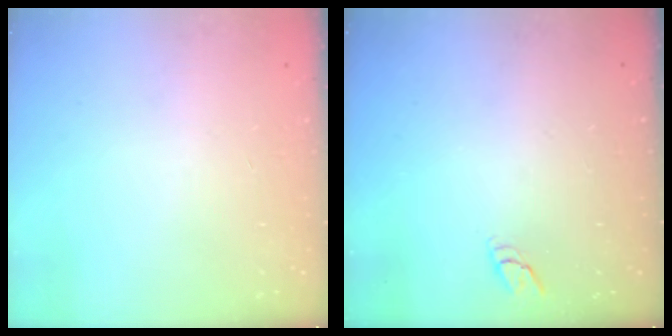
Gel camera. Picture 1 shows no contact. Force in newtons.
{"total": 3.7, "press": 3.7, "slide": 0.3}